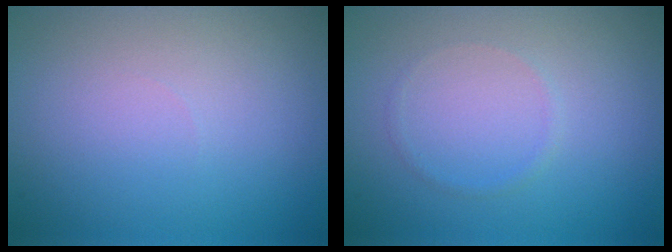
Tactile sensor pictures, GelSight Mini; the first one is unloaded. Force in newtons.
{"total": 0.6, "press": 0.6, "slide": 0.1}